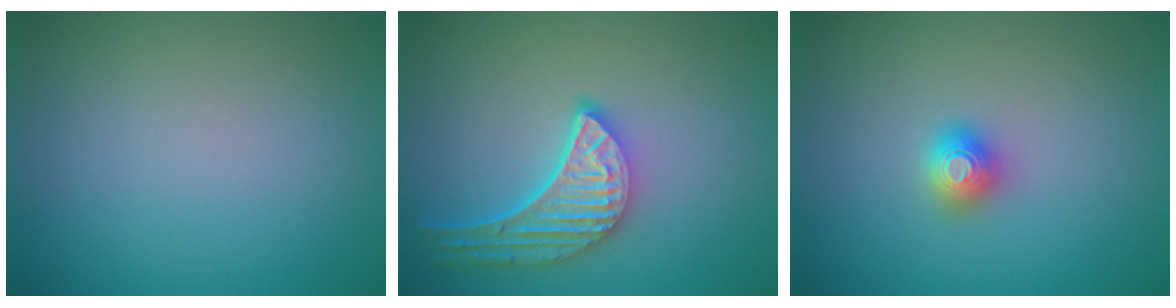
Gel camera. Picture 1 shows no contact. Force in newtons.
{"total": 5.3, "press": 4.1, "slide": 3.3}
{"total": 2.0, "press": 2.0, "slide": 0.2}